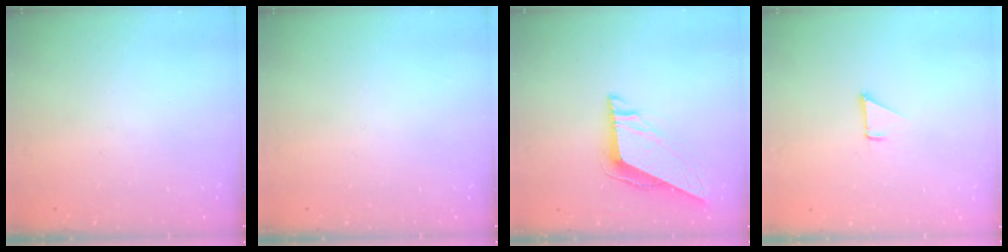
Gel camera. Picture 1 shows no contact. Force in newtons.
{"total": 0.0}
{"total": 8.5, "press": 8.5, "slide": 0.3}
{"total": 1.3, "press": 1.3, "slide": 0.1}